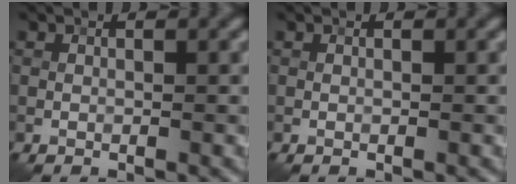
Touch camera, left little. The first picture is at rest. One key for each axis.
{"total": 0.0}